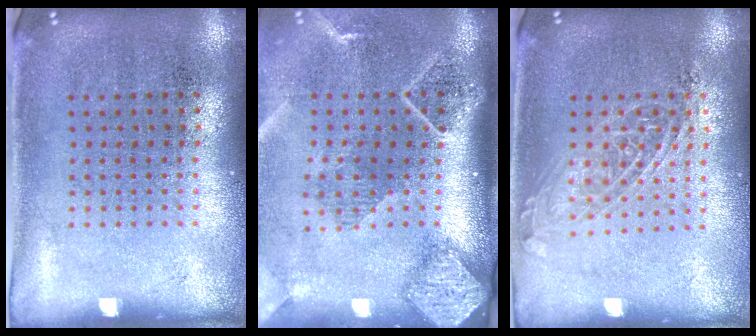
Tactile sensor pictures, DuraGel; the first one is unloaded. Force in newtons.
{"total": 2.7, "press": 2.0, "slide": 1.8}
{"total": 1.5, "press": 1.3, "slide": 0.6}